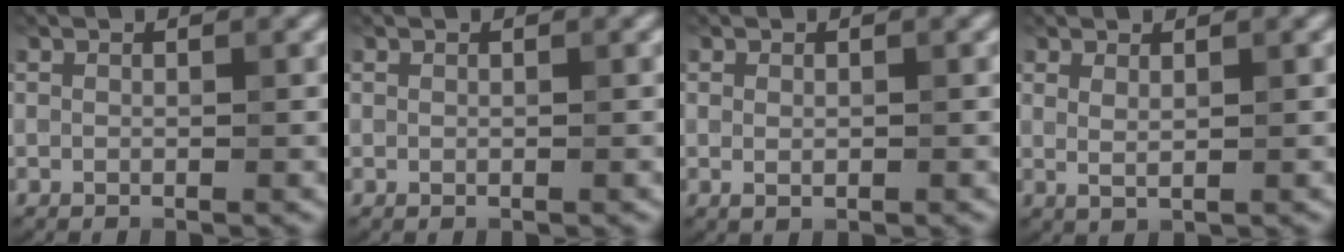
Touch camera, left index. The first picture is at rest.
{"total": 0.0}
{"total": 0.9, "force": [0.0, 0.5, 0.8], "torque": [-0.012, -0.002, 0.002]}
{"total": 1.1, "force": [0.7, 0.3, 0.9], "torque": [-0.017, -0.004, 0.014]}